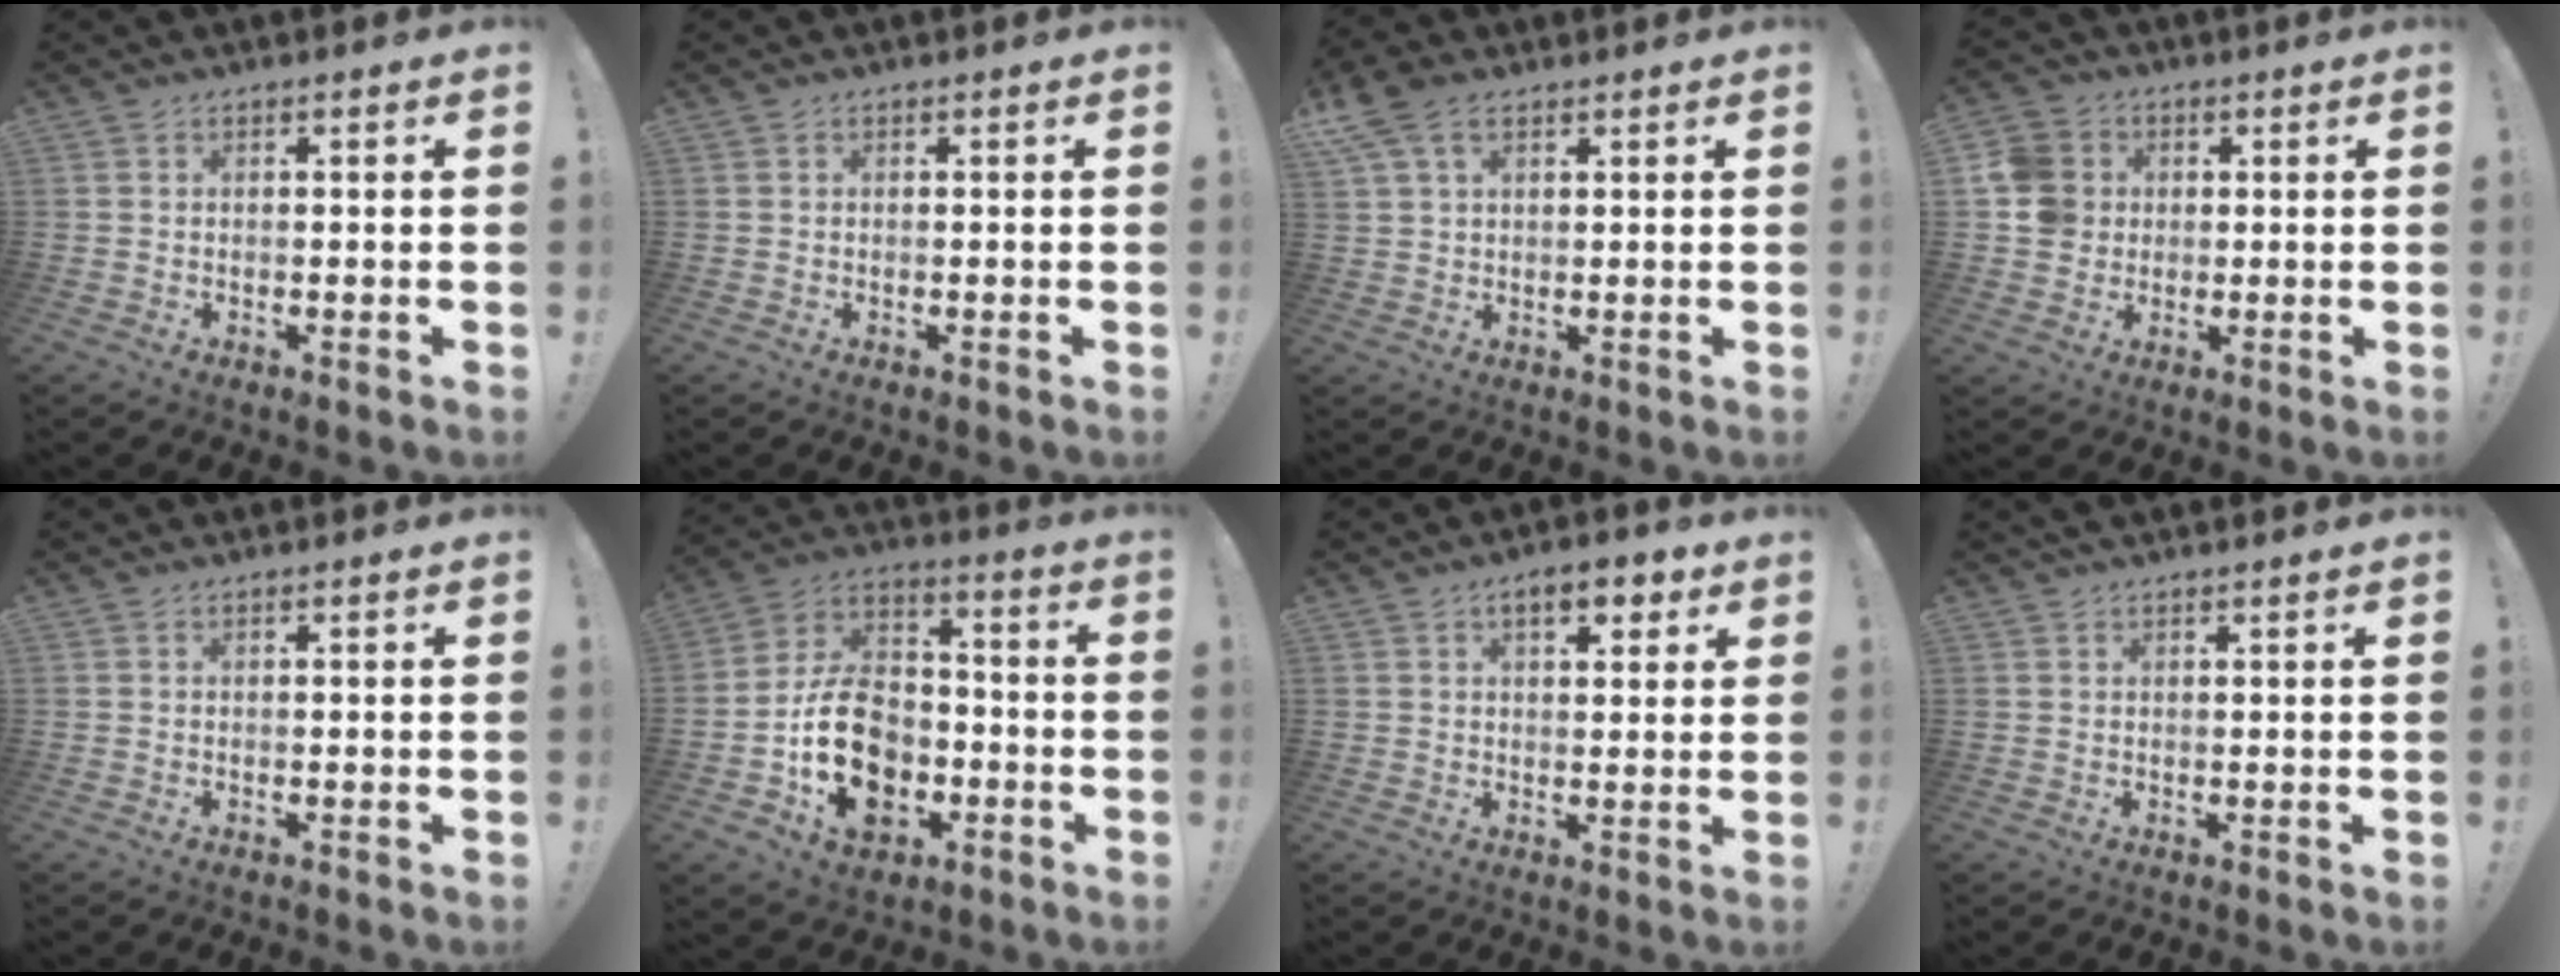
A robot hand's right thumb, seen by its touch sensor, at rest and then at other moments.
{"total": 0.0}
{"total": 7.7, "force": [4.1, 4.6, 4.7], "torque": [-0.097, -0.004, 0.082]}
{"total": 9.1, "force": [0.8, 8.5, 3.2], "torque": [-0.062, 0.005, 0.018]}
{"total": 0.0}
{"total": 18.8, "force": [-6.0, 13.8, 11.3], "torque": [-0.179, 0.045, -0.093]}
{"total": 6.7, "force": [3.7, 3.0, 4.8], "torque": [-0.059, -0.009, 0.060]}
{"total": 1.4, "force": [1.2, -0.1, 0.6], "torque": [-0.004, -0.004, 0.020]}